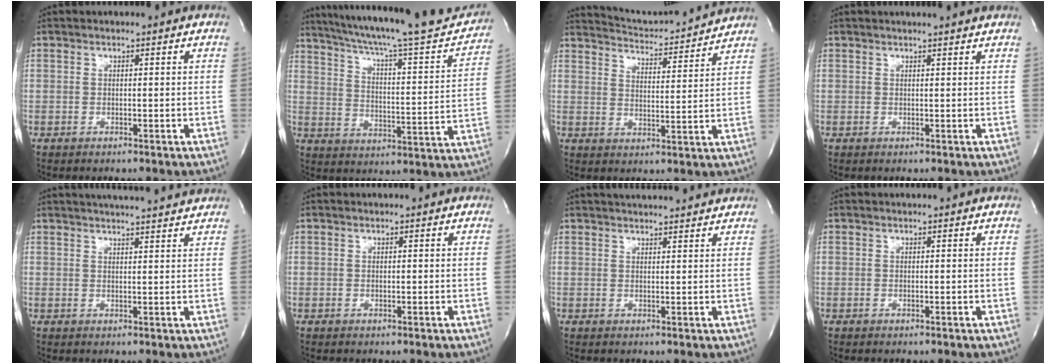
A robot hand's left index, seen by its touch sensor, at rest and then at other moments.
{"total": 25.5, "force": [22.6, 2.5, 11.4], "torque": [-0.181, -0.033, 0.303]}
{"total": 12.1, "force": [11.9, 0.2, 2.2], "torque": [-0.043, 0.001, 0.170]}
{"total": 3.6, "force": [3.4, -0.3, 1.2], "torque": [-0.017, 0.008, 0.036]}
{"total": 11.6, "force": [10.8, 0.6, 4.3], "torque": [-0.068, 0.018, 0.133]}
{"total": 0.0}
{"total": 9.4, "force": [8.9, 0.8, 2.9], "torque": [-0.044, 0.022, 0.109]}
{"total": 0.0}